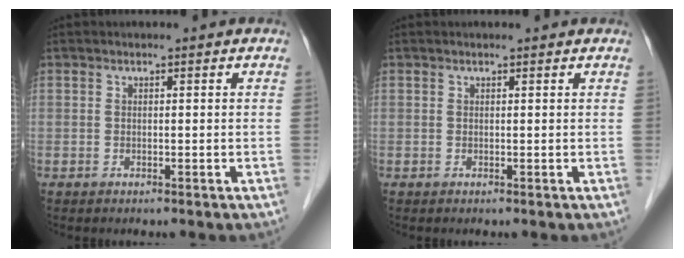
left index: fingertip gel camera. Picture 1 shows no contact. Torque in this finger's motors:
{"motor_torque": [0.10, -0.11, -0.03, 0.01]}